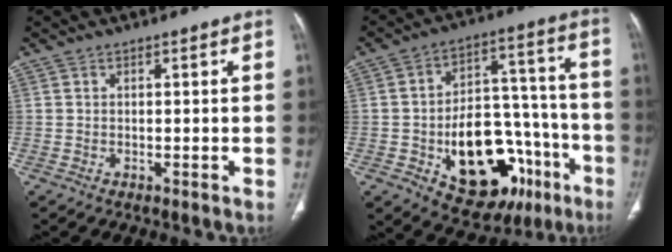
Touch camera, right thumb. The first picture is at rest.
{"total": 23.9, "force": [-9.1, 14.3, 16.8], "torque": [-0.219, 0.059, -0.114]}